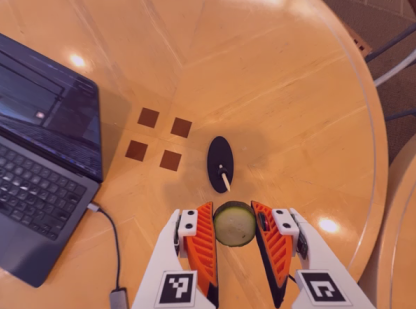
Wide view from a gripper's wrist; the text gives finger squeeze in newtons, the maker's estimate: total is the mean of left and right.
{"total": 10.1, "left": 10.4, "right": 9.9}